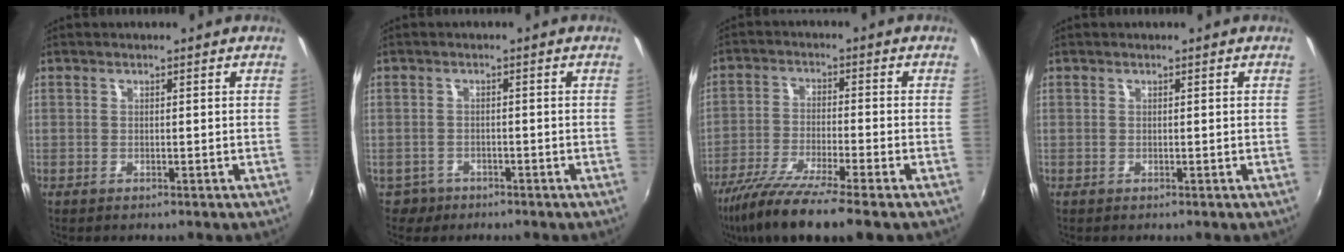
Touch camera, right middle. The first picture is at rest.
{"total": 3.0, "force": [-2.0, 2.2, 0.4], "torque": [-0.017, 0.001, -0.032]}
{"total": 13.1, "force": [-9.8, 0.8, 8.6], "torque": [-0.182, -0.037, -0.176]}
{"total": 0.0}